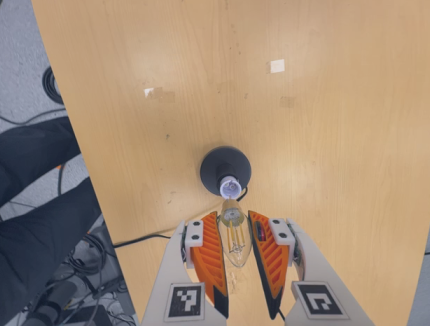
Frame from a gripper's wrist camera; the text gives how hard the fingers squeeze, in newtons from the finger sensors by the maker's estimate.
{"total": 11.9, "left": 12.3, "right": 11.5}